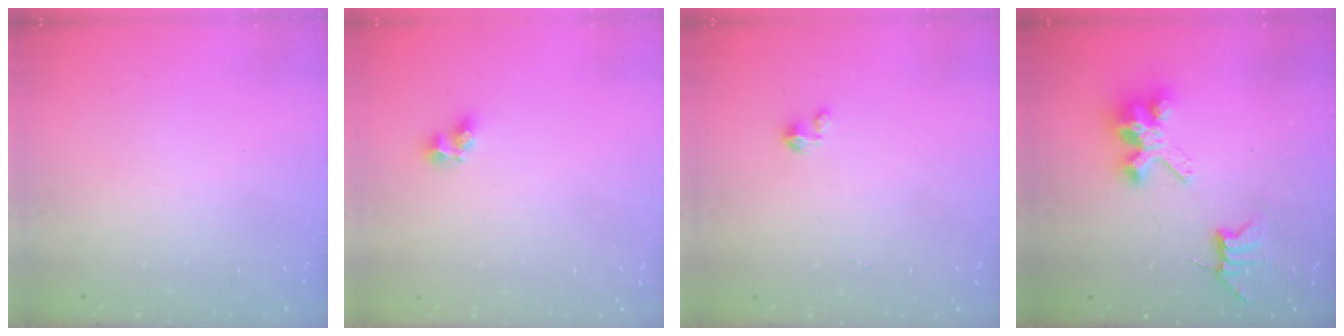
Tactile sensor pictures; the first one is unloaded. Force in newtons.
{"total": 5.0, "press": 5.0, "slide": 0.4}
{"total": 1.5, "press": 1.5, "slide": 0.1}
{"total": 8.1, "press": 8.1, "slide": 0.7}